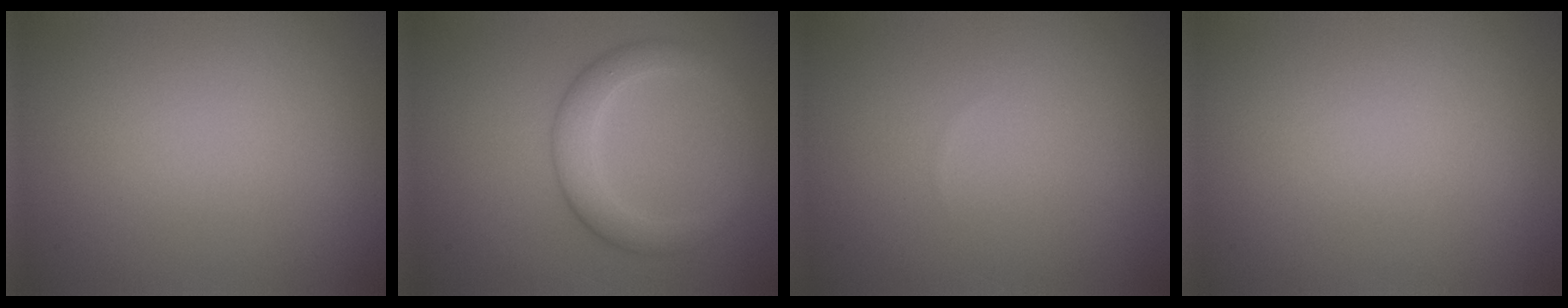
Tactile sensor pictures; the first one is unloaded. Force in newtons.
{"total": 3.3, "press": 3.3, "slide": 0.1}
{"total": 0.0}
{"total": 0.0}